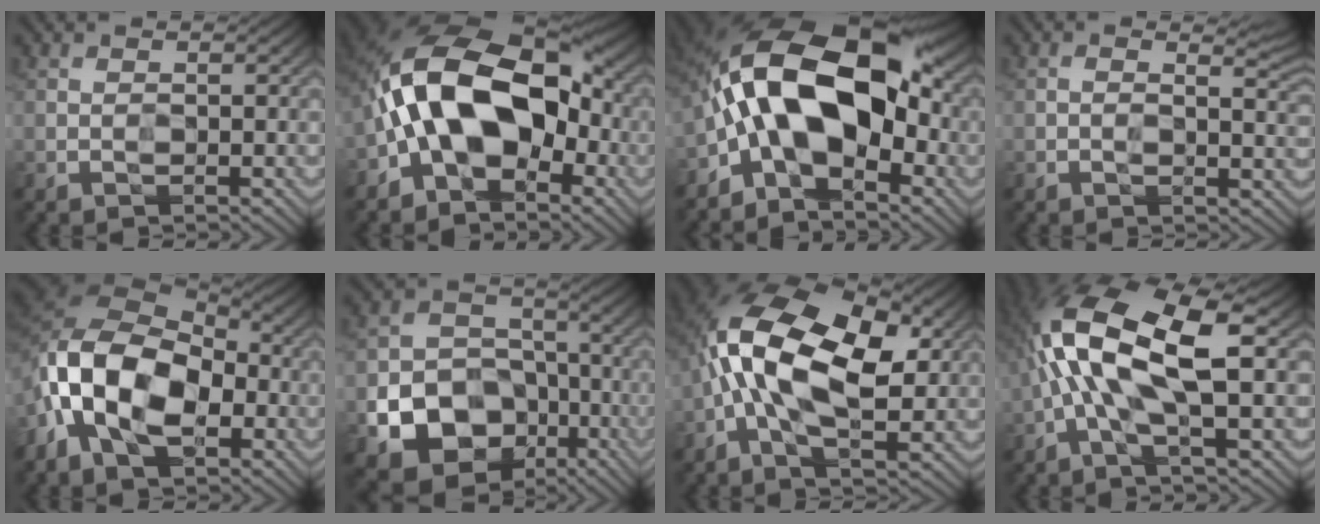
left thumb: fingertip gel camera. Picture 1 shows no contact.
{"total": 13.7, "force": [-2.1, 8.0, 10.9], "torque": [-0.206, 0.025, -0.059]}
{"total": 14.4, "force": [-1.6, 7.6, 12.2], "torque": [-0.214, 0.026, -0.043]}
{"total": 2.7, "force": [1.3, 0.4, 2.3], "torque": [-0.042, 0.004, 0.019]}
{"total": 15.2, "force": [-4.2, 9.4, 11.2], "torque": [-0.237, -0.014, -0.091]}
{"total": 16.0, "force": [-7.0, 12.8, 6.7], "torque": [-0.145, -0.047, -0.133]}
{"total": 15.2, "force": [1.3, 8.0, 12.9], "torque": [-0.268, 0.029, 0.003]}
{"total": 12.6, "force": [0.9, 4.0, 12.0], "torque": [-0.264, 0.028, 0.005]}